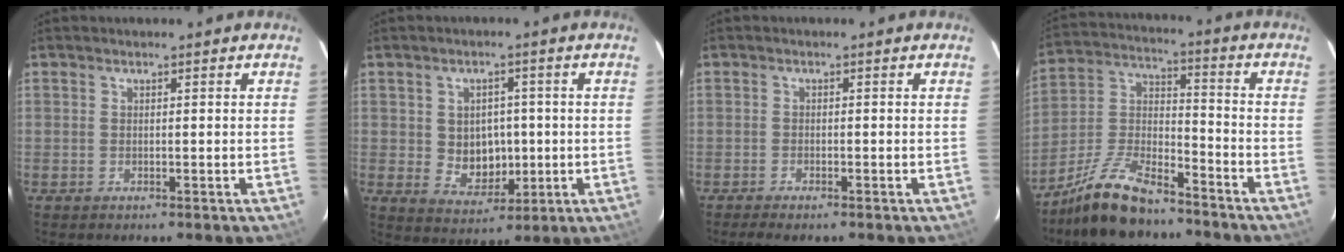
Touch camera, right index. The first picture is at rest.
{"total": 6.9, "force": [-0.1, 5.9, 3.7], "torque": [-0.069, 0.005, 0.017]}
{"total": 2.7, "force": [-2.3, 0.4, 1.4], "torque": [-0.037, -0.009, -0.040]}
{"total": 14.3, "force": [-10.9, 4.9, 7.9], "torque": [-0.177, 0.011, -0.204]}